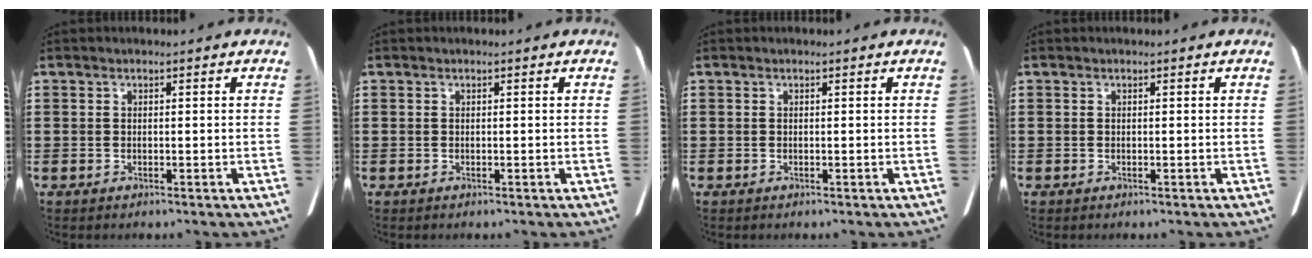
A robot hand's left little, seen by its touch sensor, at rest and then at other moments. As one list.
[{"total": 0.0}, {"total": 0.0}, {"total": 0.0}]